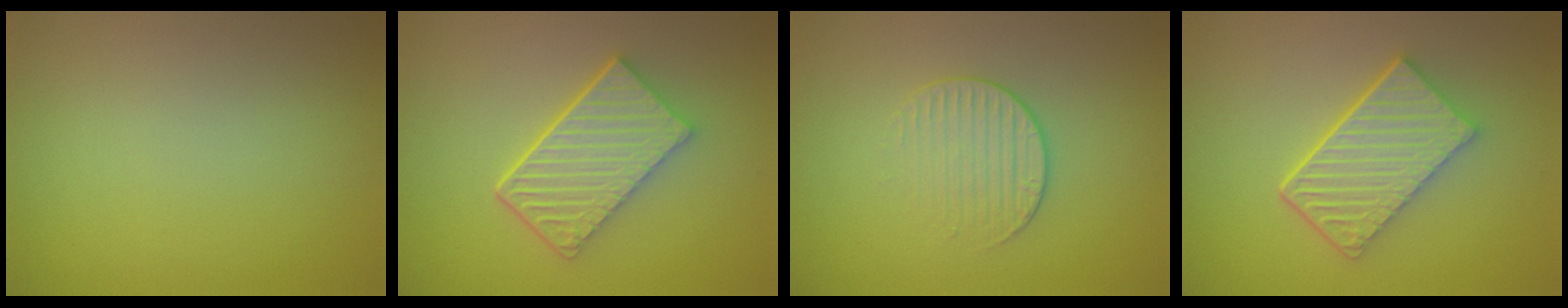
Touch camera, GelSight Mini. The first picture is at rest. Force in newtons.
{"total": 5.7, "press": 4.2, "slide": 3.9}
{"total": 2.0, "press": 1.4, "slide": 1.4}
{"total": 5.7, "press": 4.2, "slide": 3.9}